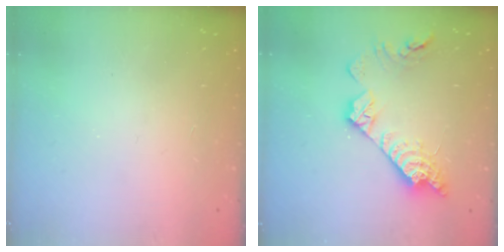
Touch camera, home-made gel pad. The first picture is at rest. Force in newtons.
{"total": 15.6, "press": 15.6, "slide": 0.9}